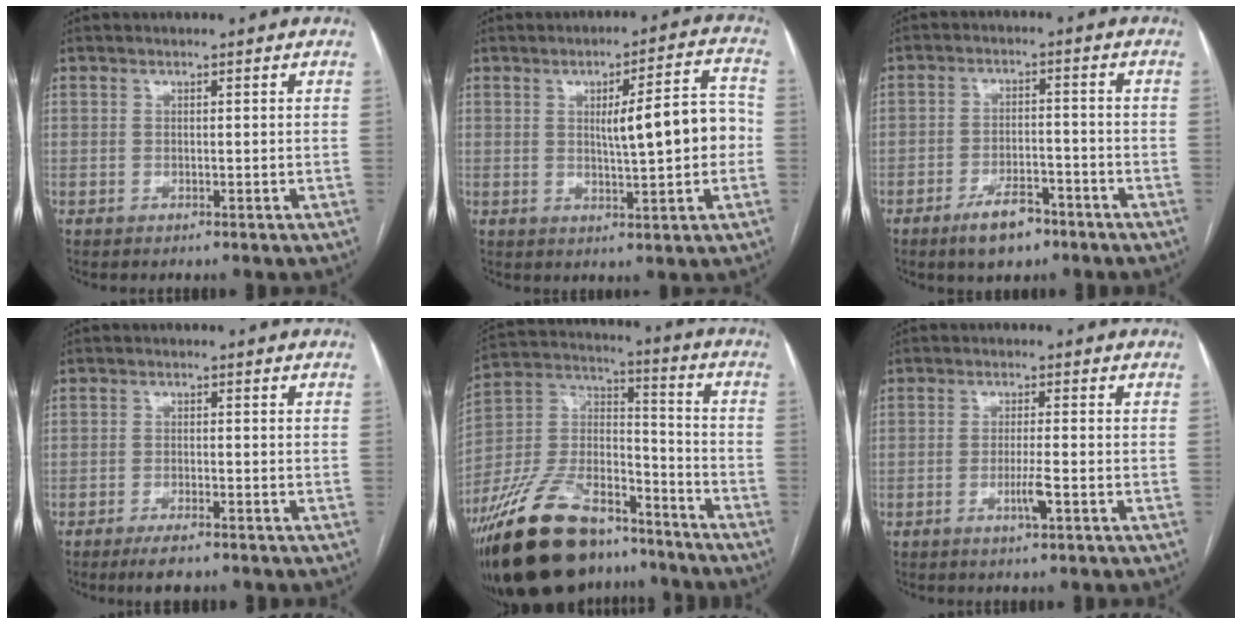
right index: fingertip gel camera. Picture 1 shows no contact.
{"total": 9.4, "force": [0.1, 1.6, 9.3], "torque": [-0.127, 0.022, 0.005]}
{"total": 6.5, "force": [-4.4, 2.7, 3.9], "torque": [-0.072, 0.000, -0.071]}
{"total": 3.7, "force": [-2.9, 0.7, 2.3], "torque": [-0.044, -0.005, -0.048]}
{"total": 24.9, "force": [-18.7, 10.5, 12.7], "torque": [-0.289, 0.009, -0.330]}
{"total": 3.3, "force": [-1.4, -0.1, 3.0], "torque": [-0.058, -0.005, -0.025]}